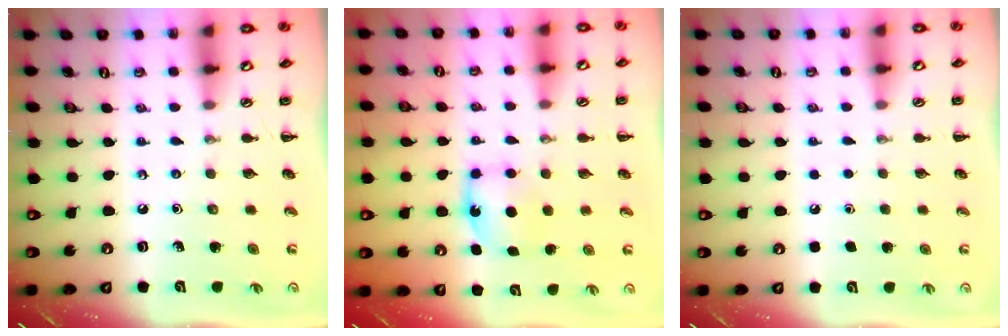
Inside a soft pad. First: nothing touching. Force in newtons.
{"total": 6.1, "press": 5.9, "slide": 1.3}
{"total": 1.6, "press": 1.6, "slide": 0.1}